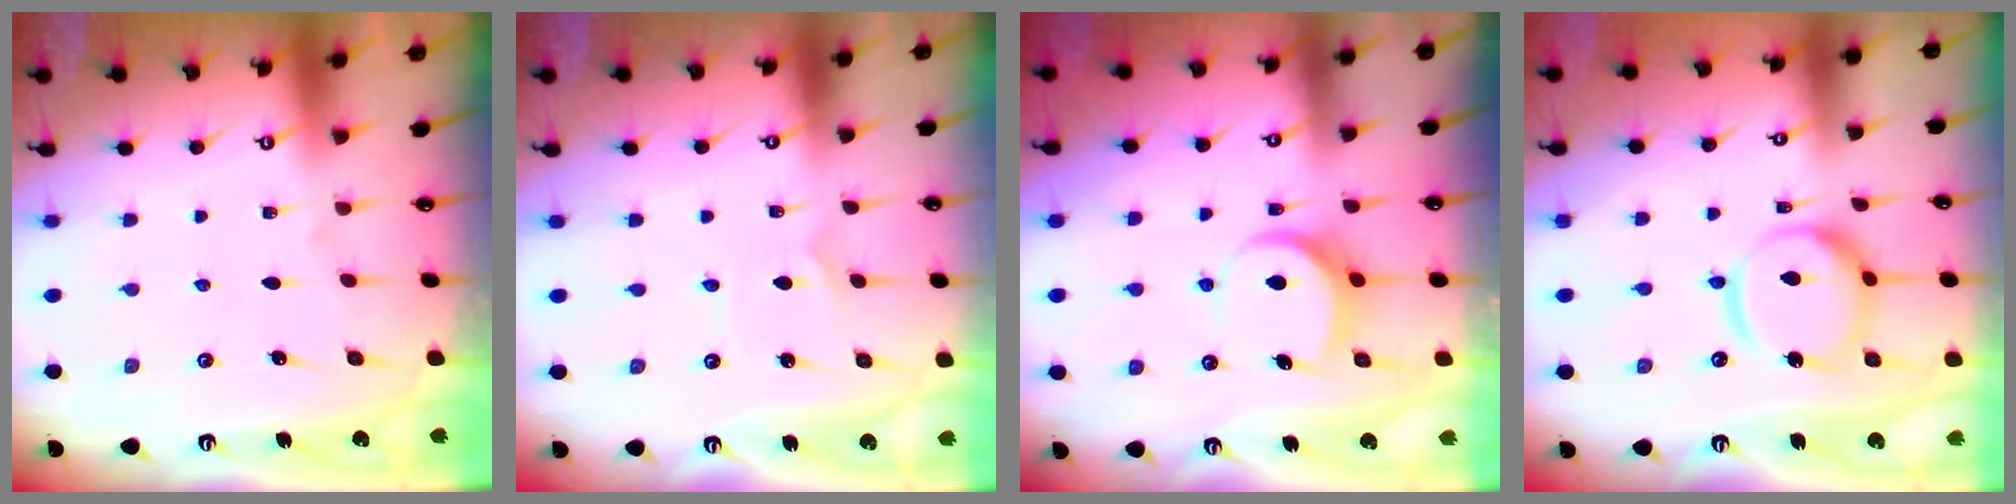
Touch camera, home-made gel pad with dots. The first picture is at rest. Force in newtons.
{"total": 1.3, "press": 1.3, "slide": 0.1}
{"total": 8.0, "press": 8.0, "slide": 0.9}
{"total": 13.7, "press": 13.7, "slide": 1.3}